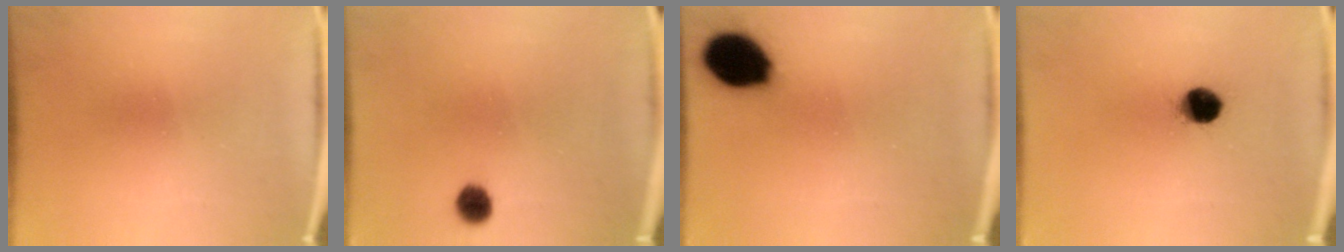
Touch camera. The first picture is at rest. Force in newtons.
{"total": 3.4}
{"total": 13.0}
{"total": 6.6}